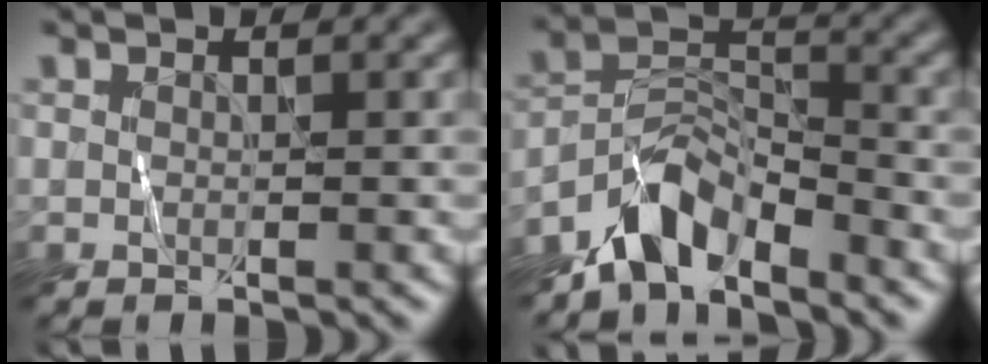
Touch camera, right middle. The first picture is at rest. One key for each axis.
{"total": 4.9, "fx": -4.1, "fy": 1.9, "fz": 1.9, "tx": -0.027, "ty": 0.013, "tz": -0.083}